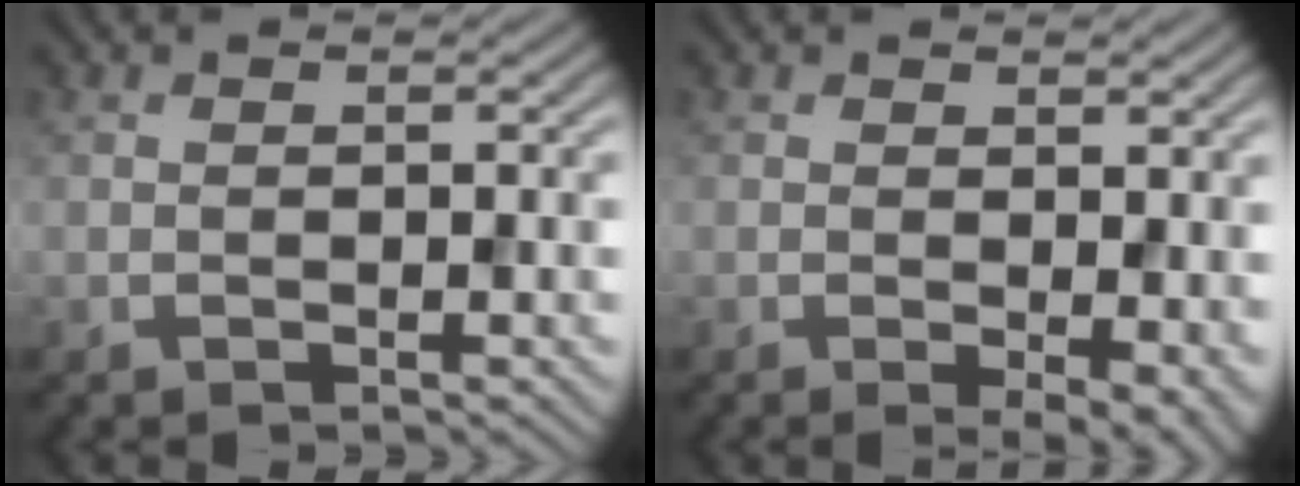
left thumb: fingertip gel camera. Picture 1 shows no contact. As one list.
[{"total": 4.2, "force": [-0.4, 1.7, 3.8], "torque": [-0.053, -0.009, 0.000]}]